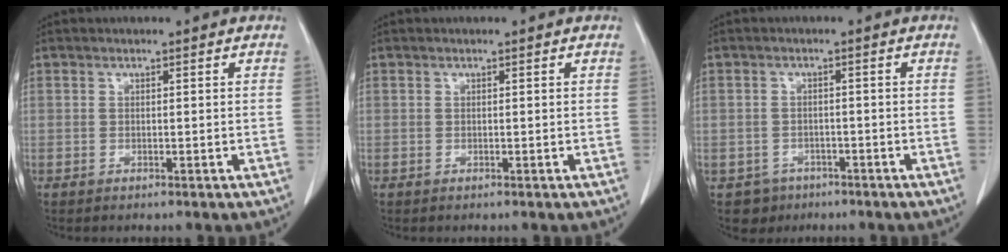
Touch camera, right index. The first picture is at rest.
{"total": 0.0}
{"total": 3.8, "force": [-2.0, 3.2, -0.3], "torque": [0.006, 0.012, -0.029]}